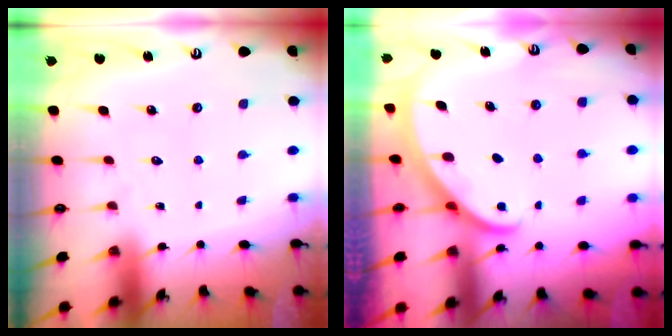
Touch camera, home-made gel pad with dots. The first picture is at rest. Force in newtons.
{"total": 2.4, "press": 2.4, "slide": 0.2}